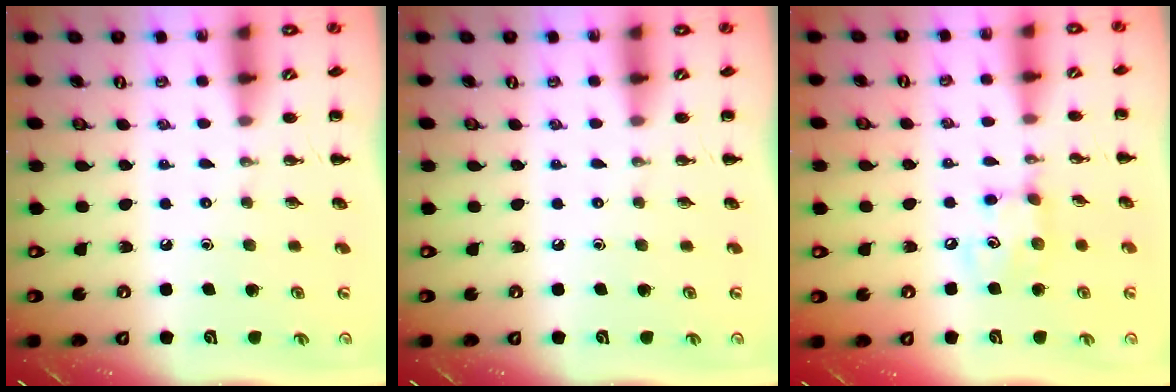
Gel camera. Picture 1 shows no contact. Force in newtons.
{"total": 0.0}
{"total": 6.6, "press": 6.5, "slide": 0.7}